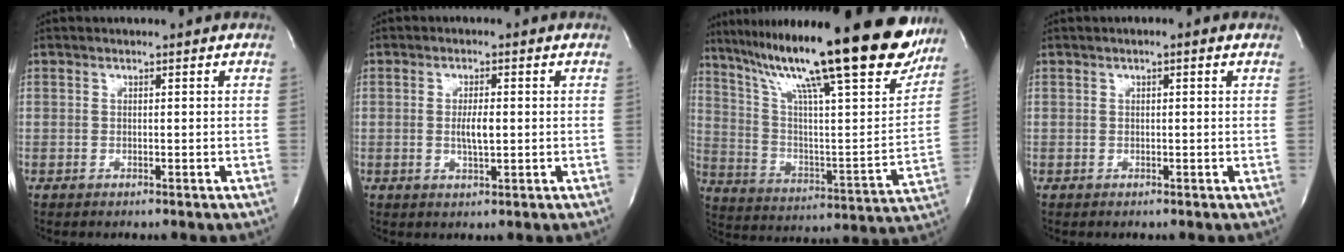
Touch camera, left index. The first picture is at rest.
{"total": 3.4, "force": [-0.1, 0.7, 3.3], "torque": [-0.062, -0.002, 0.000]}
{"total": 31.0, "force": [24.0, 3.5, 19.4], "torque": [-0.321, -0.036, 0.347]}
{"total": 1.4, "force": [0.6, 0.3, 1.2], "torque": [-0.023, 0.009, 0.006]}